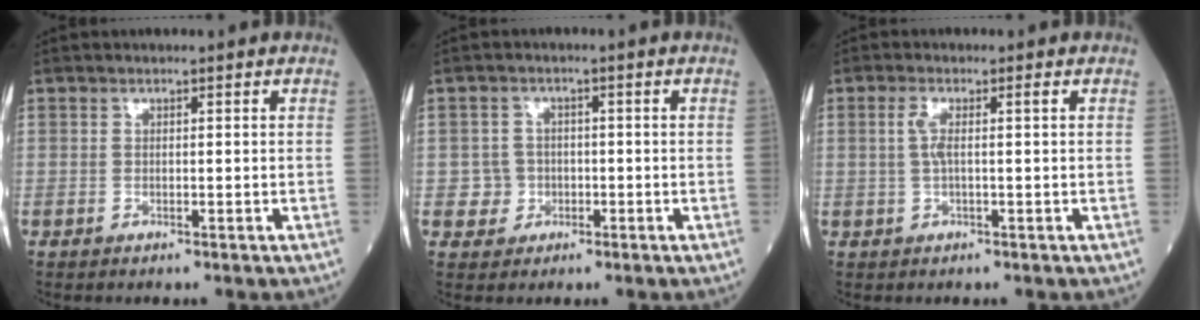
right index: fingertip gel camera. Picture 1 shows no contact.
{"total": 2.9, "force": [-0.3, 2.9, 0.0], "torque": [0.012, 0.011, -0.006]}
{"total": 2.5, "force": [0.3, 0.2, 2.5], "torque": [-0.058, 0.009, 0.006]}